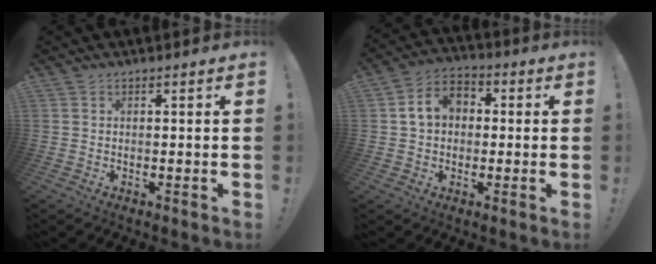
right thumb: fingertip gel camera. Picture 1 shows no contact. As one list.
[{"total": 8.7, "force": [1.4, 6.9, 5.2], "torque": [-0.081, 0.015, 0.029]}]